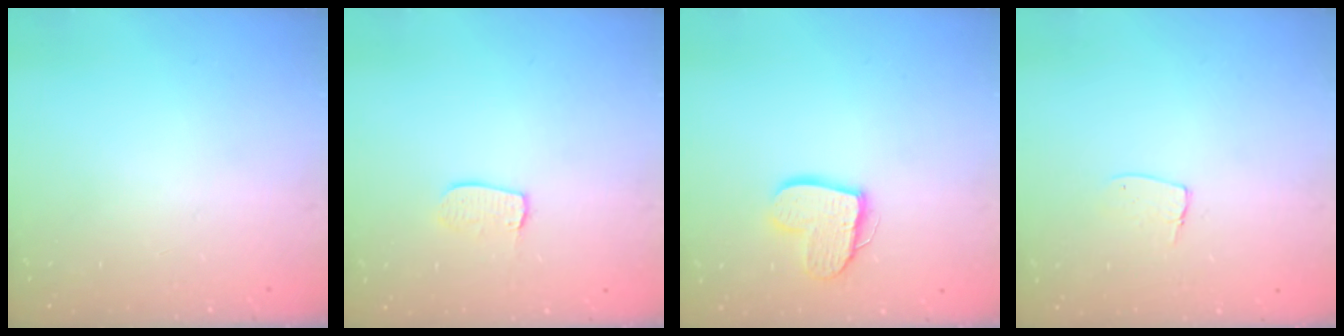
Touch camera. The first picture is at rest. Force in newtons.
{"total": 6.6, "press": 6.6, "slide": 0.5}
{"total": 11.8, "press": 11.7, "slide": 1.2}
{"total": 5.5, "press": 5.5, "slide": 0.3}